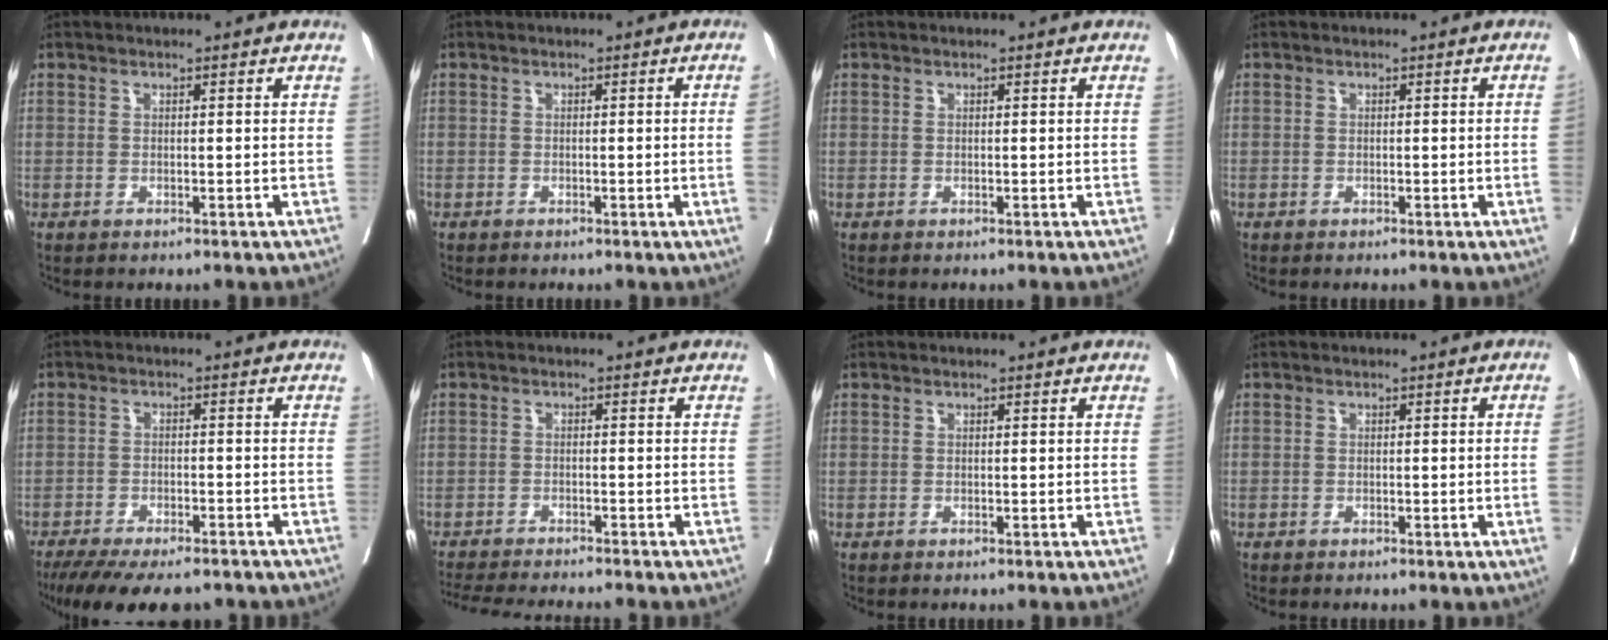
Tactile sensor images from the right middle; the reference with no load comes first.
{"total": 1.7, "force": [-0.3, -0.7, 1.5], "torque": [-0.016, -0.002, -0.005]}
{"total": 0.0}
{"total": 1.0, "force": [-0.1, -0.3, 0.9], "torque": [-0.011, -0.001, 0.000]}
{"total": 12.4, "force": [-10.1, 4.1, 5.8], "torque": [-0.094, -0.012, -0.146]}
{"total": 9.7, "force": [-8.9, -0.3, 3.8], "torque": [-0.046, -0.017, -0.136]}
{"total": 0.0}
{"total": 1.4, "force": [-0.2, -0.4, 1.4], "torque": [-0.016, -0.002, -0.002]}